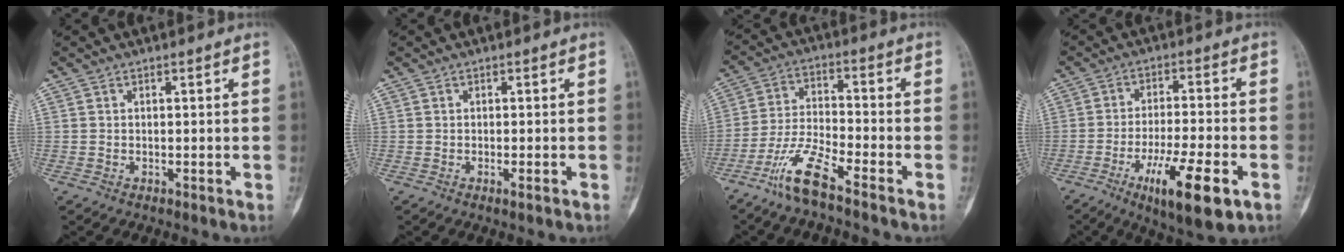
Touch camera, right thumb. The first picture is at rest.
{"total": 1.2, "force": [-0.6, 0.2, 1.1], "torque": [-0.018, -0.002, -0.009]}
{"total": 9.0, "force": [-6.6, 1.1, 6.1], "torque": [-0.140, 0.028, -0.138]}
{"total": 14.4, "force": [-6.4, 3.6, 12.3], "torque": [-0.212, 0.011, -0.098]}